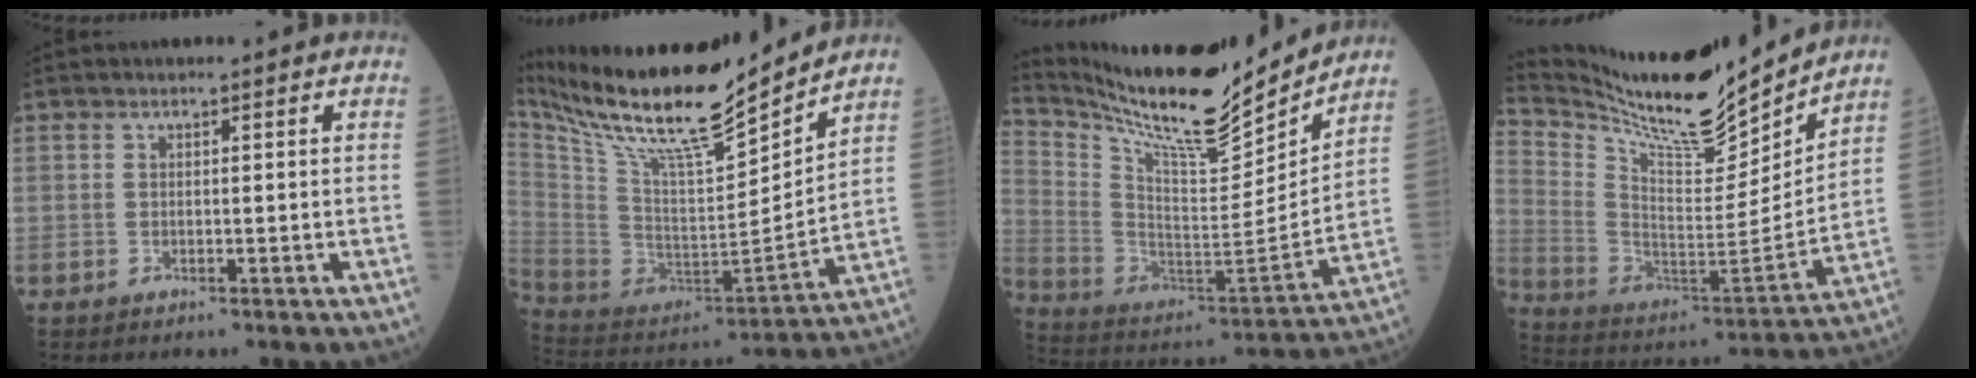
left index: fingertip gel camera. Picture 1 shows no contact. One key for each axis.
{"total": 22.2, "fx": 18.8, "fy": 2.2, "fz": 11.5, "tx": -0.217, "ty": -0.010, "tz": 0.334}
{"total": 20.9, "fx": 18.8, "fy": 2.4, "fz": 8.7, "tx": -0.178, "ty": -0.032, "tz": 0.313}
{"total": 19.7, "fx": 17.8, "fy": 2.5, "fz": 8.0, "tx": -0.165, "ty": -0.029, "tz": 0.303}